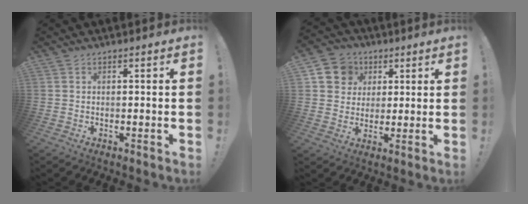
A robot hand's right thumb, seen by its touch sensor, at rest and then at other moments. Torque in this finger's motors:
{"motor_torque": [0.00, 0.00, 0.06, -0.05, 0.00]}